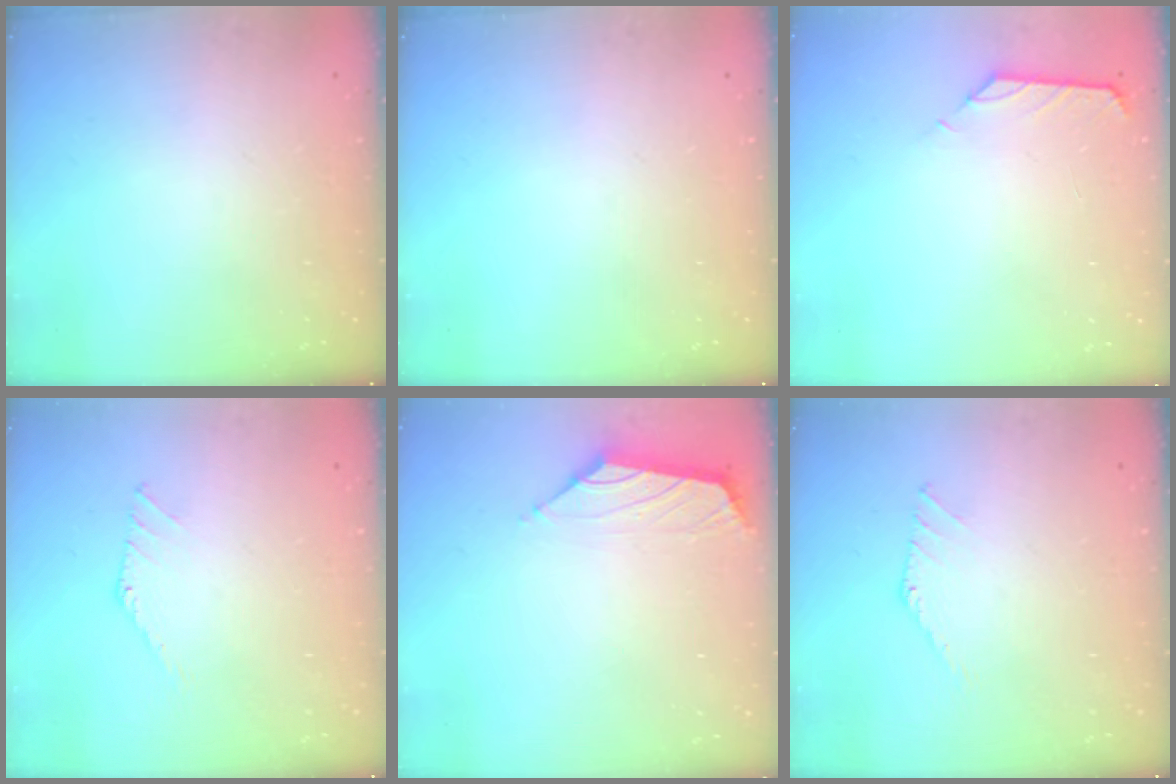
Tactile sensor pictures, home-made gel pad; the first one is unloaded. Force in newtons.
{"total": 0.0}
{"total": 1.5, "press": 1.4, "slide": 0.6}
{"total": 0.0}
{"total": 1.4, "press": 1.2, "slide": 0.6}
{"total": 0.0}